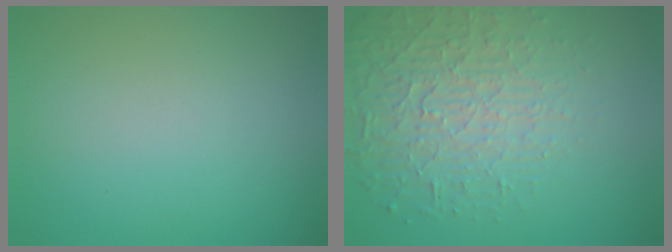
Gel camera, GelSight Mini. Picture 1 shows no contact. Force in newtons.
{"total": 5.5, "press": 4.5, "slide": 3.2}